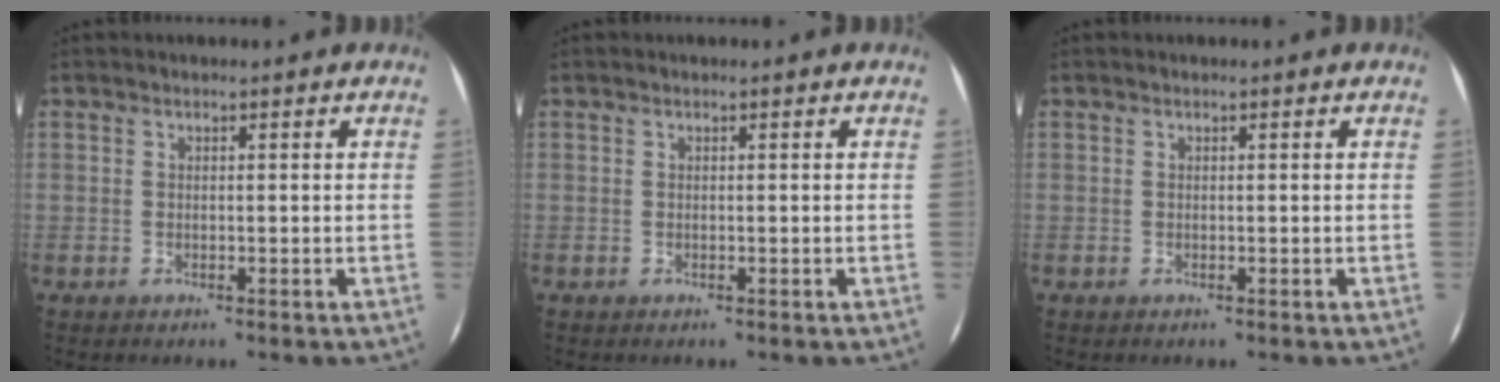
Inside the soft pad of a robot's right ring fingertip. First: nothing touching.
{"total": 0.0}
{"total": 0.0}